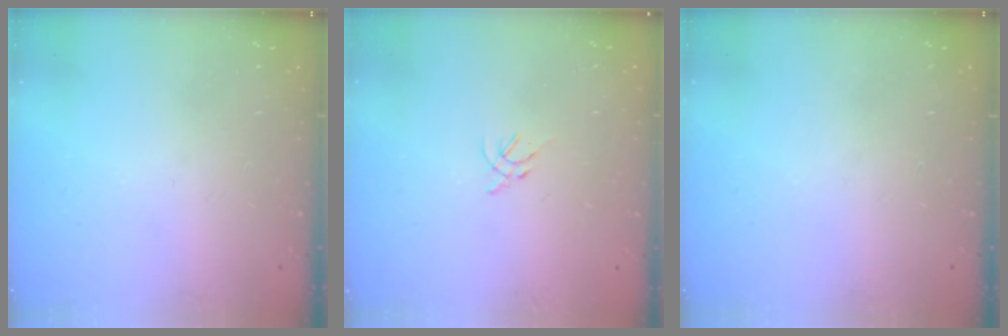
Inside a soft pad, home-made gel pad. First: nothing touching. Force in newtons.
{"total": 2.3, "press": 2.2, "slide": 0.6}
{"total": 0.0}